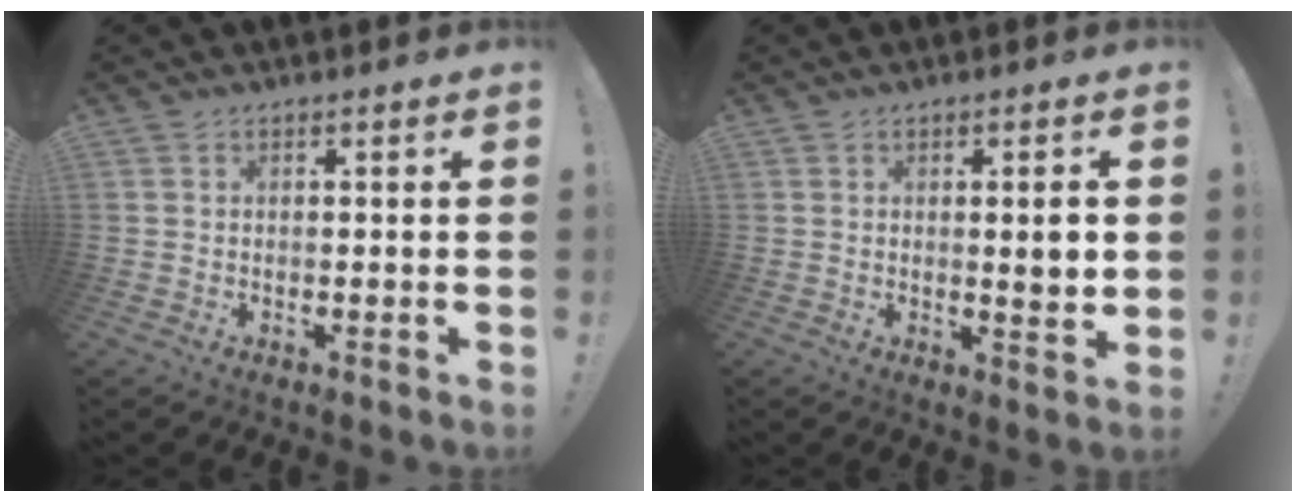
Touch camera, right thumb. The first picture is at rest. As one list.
[{"total": 4.9, "force": [0.5, 0.6, 4.9], "torque": [-0.072, -0.005, 0.001]}]